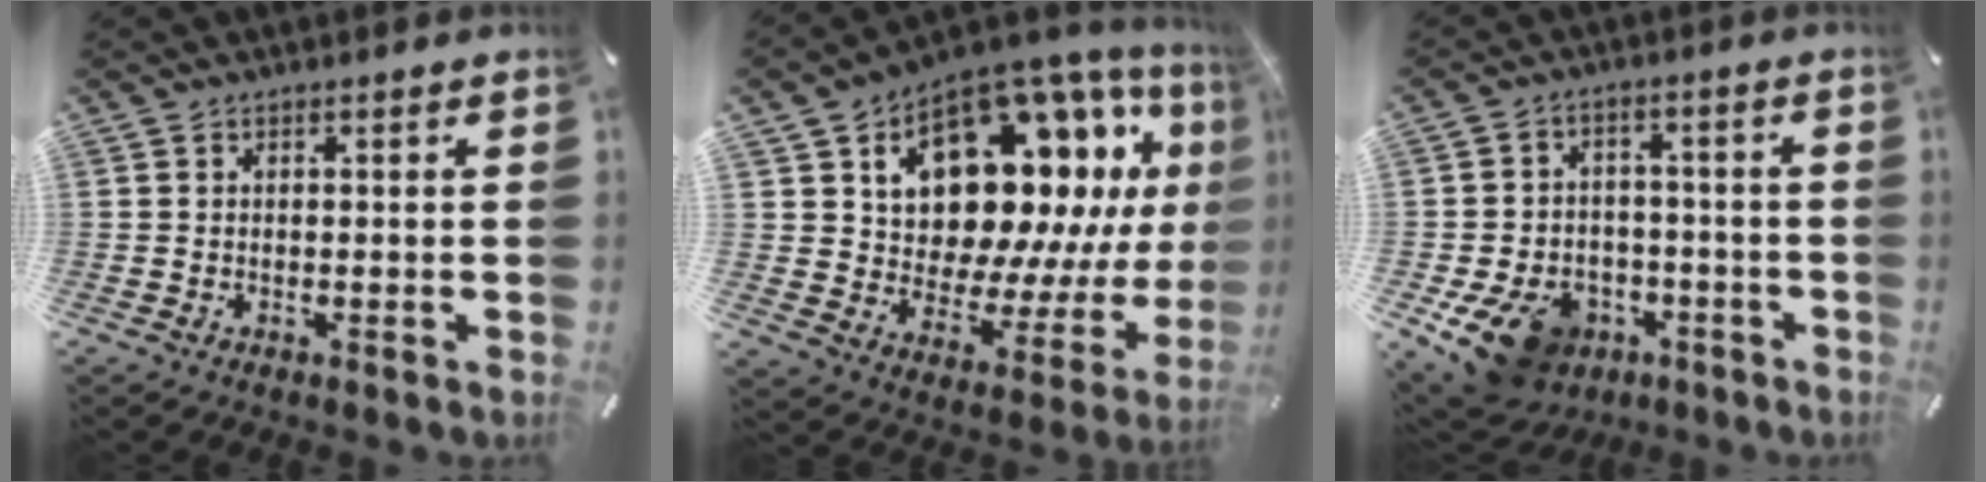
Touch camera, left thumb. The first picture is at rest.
{"total": 20.0, "force": [9.5, 12.4, 12.5], "torque": [-0.181, -0.070, 0.167]}
{"total": 12.2, "force": [-6.5, 8.4, 5.9], "torque": [-0.115, 0.040, -0.113]}